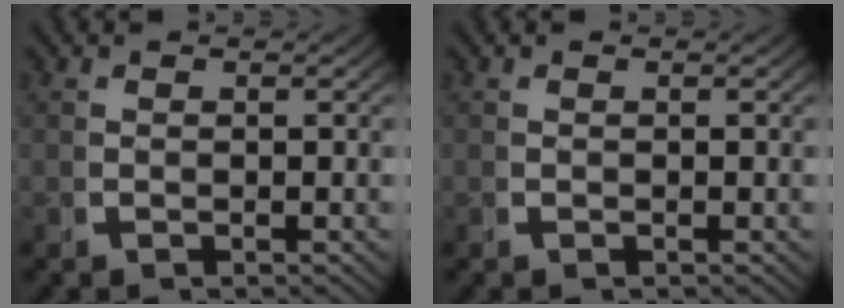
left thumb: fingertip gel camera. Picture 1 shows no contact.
{"total": 0.0}